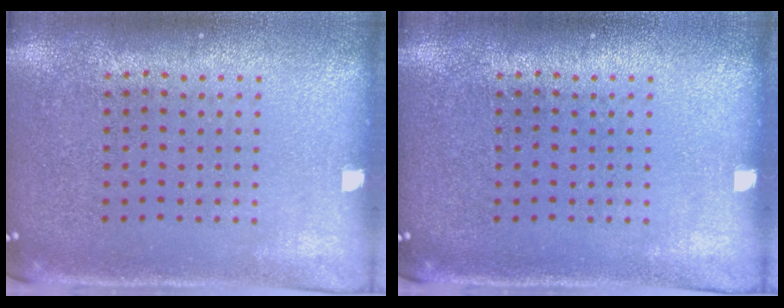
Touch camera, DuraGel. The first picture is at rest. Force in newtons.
{"total": 0.0}